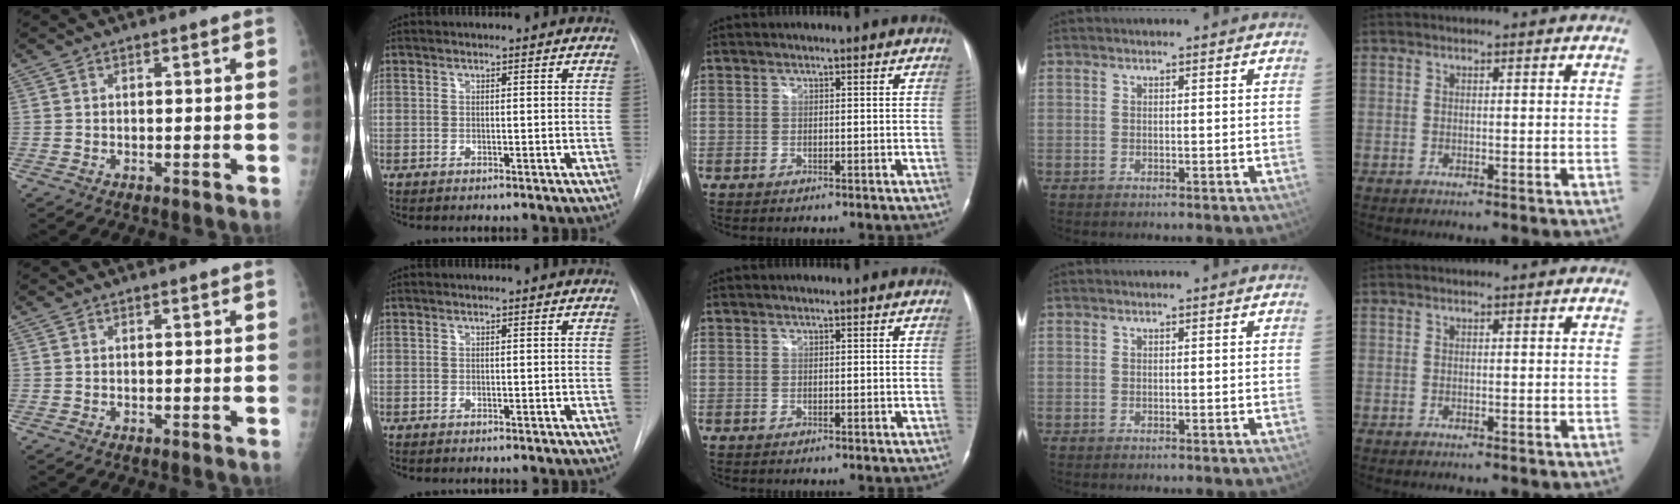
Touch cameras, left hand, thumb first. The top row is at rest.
{}